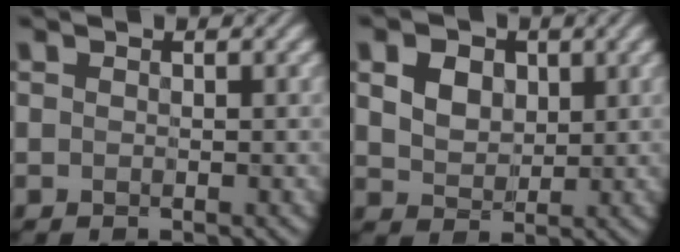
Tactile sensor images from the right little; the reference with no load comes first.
{"total": 5.0, "force": [1.6, 3.8, 2.8], "torque": [-0.071, 0.013, 0.019]}